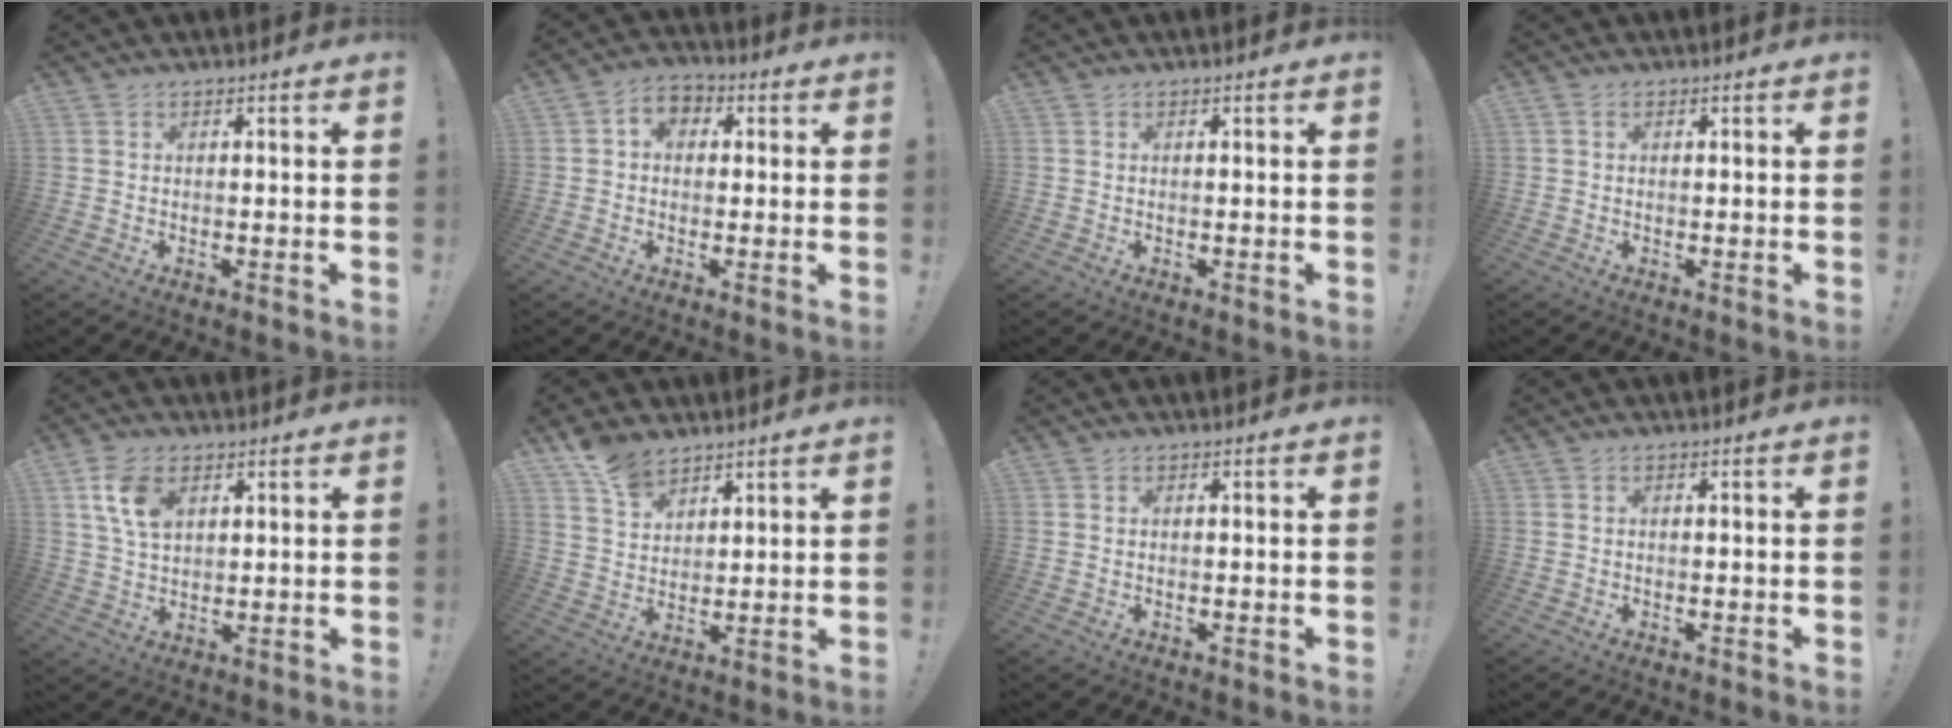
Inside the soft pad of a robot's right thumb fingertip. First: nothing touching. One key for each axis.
{"total": 5.0, "fx": 0.3, "fy": 4.1, "fz": 2.9, "tx": -0.042, "ty": 0.005, "tz": 0.007}
{"total": 0.0}
{"total": 0.7, "fx": 0.2, "fy": 0.6, "fz": 0.4, "tx": -0.005, "ty": 0.002, "tz": 0.003}
{"total": 9.1, "fx": 3.8, "fy": 5.7, "fz": 6.1, "tx": -0.109, "ty": -0.005, "tz": 0.073}
{"total": 8.6, "fx": 6.7, "fy": 4.5, "fz": 2.9, "tx": -0.051, "ty": -0.040, "tz": 0.129}
{"total": 0.0}
{"total": 0.0}